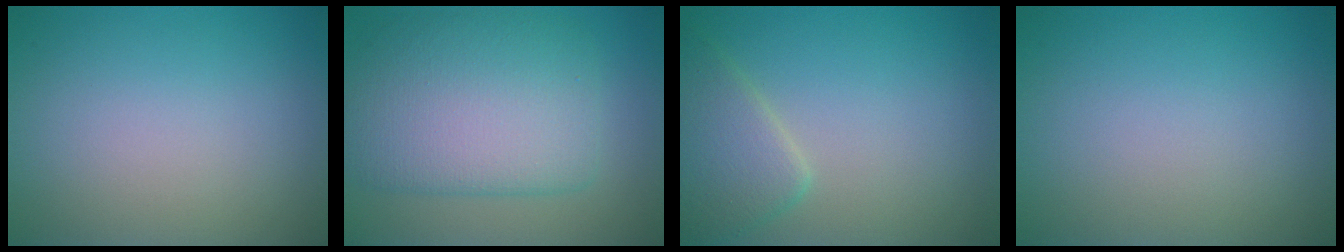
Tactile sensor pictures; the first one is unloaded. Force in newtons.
{"total": 8.1, "press": 8.1, "slide": 0.3}
{"total": 3.6, "press": 3.6, "slide": 0.1}
{"total": 0.0}